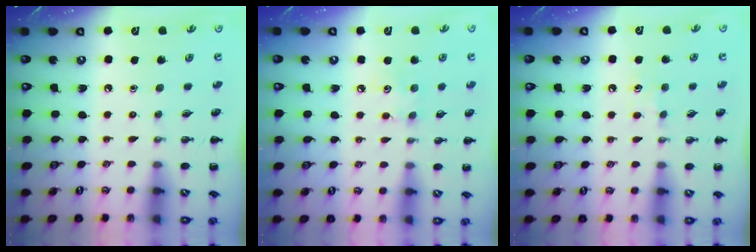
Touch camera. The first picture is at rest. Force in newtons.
{"total": 4.6, "press": 4.5, "slide": 1.1}
{"total": 5.1, "press": 4.9, "slide": 1.5}